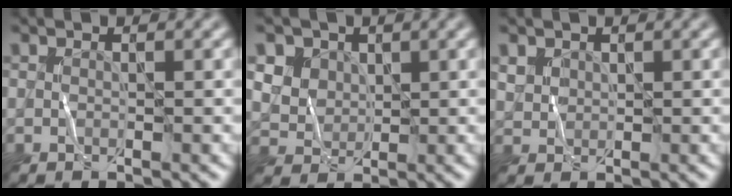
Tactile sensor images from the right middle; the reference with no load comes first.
{"total": 6.7, "force": [3.8, 5.0, 2.2], "torque": [-0.068, 0.014, 0.063]}
{"total": 1.2, "force": [0.8, 0.8, -0.2], "torque": [-0.005, 0.001, 0.019]}